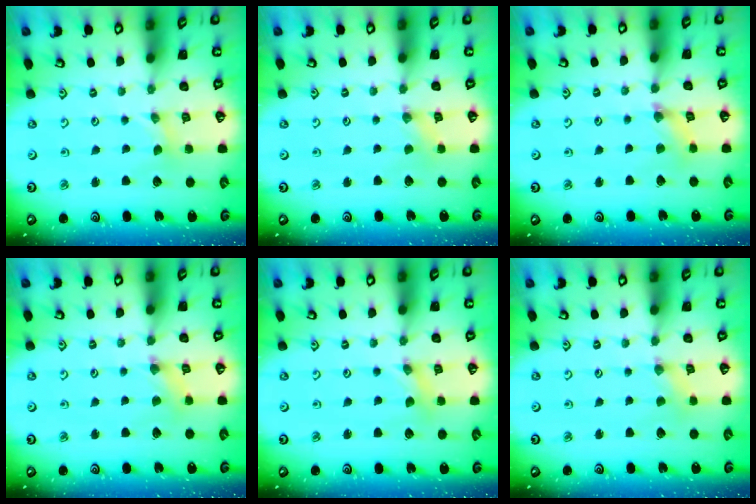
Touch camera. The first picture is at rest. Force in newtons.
{"total": 0.5, "press": 0.5, "slide": 0.1}
{"total": 2.8, "press": 2.8, "slide": 0.3}
{"total": 1.9, "press": 1.9, "slide": 0.3}
{"total": 1.0, "press": 1.0, "slide": 0.2}
{"total": 1.8, "press": 1.8, "slide": 0.4}